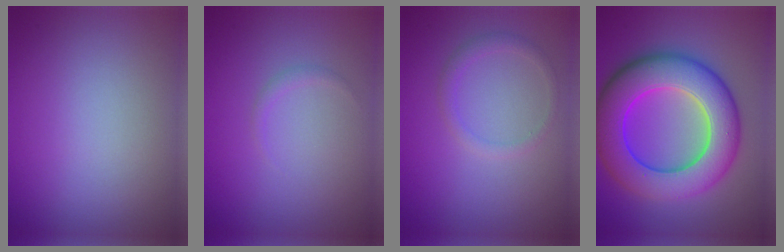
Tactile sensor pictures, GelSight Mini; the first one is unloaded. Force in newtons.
{"total": 0.6, "press": 0.6, "slide": 0.1}
{"total": 1.4, "press": 1.4, "slide": 0.1}
{"total": 11.1, "press": 11.1, "slide": 0.3}